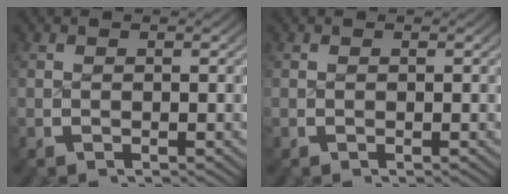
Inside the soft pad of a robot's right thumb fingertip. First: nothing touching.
{"total": 0.0}